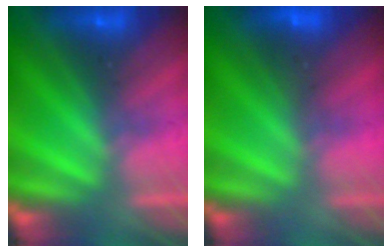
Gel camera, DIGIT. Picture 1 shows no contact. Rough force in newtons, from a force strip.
{"total": 3.0}